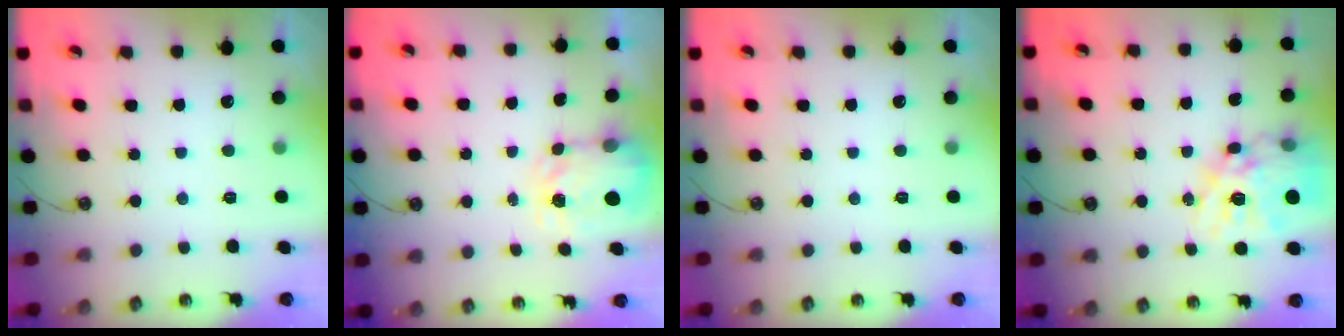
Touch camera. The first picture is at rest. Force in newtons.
{"total": 3.8, "press": 3.8, "slide": 0.5}
{"total": 0.0}
{"total": 20.0, "press": 19.9, "slide": 1.8}